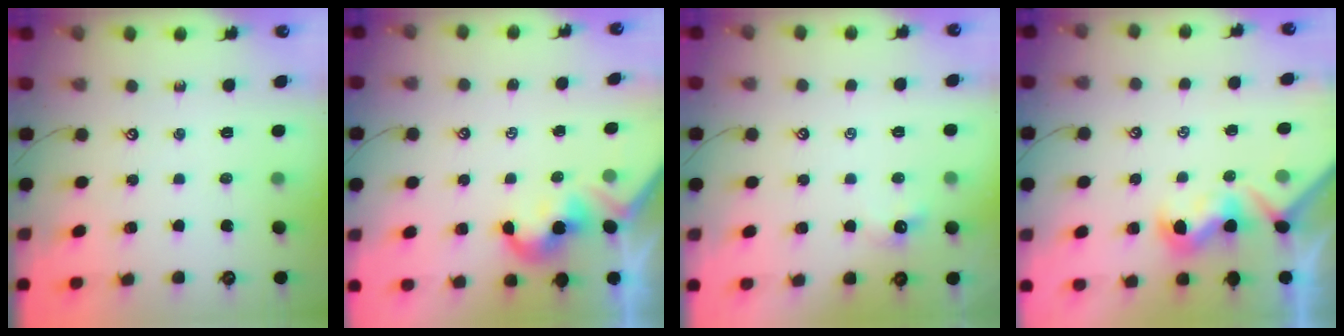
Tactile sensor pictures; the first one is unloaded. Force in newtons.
{"total": 2.1, "press": 2.0, "slide": 0.5}
{"total": 1.2, "press": 1.0, "slide": 0.6}
{"total": 2.1, "press": 1.9, "slide": 0.9}